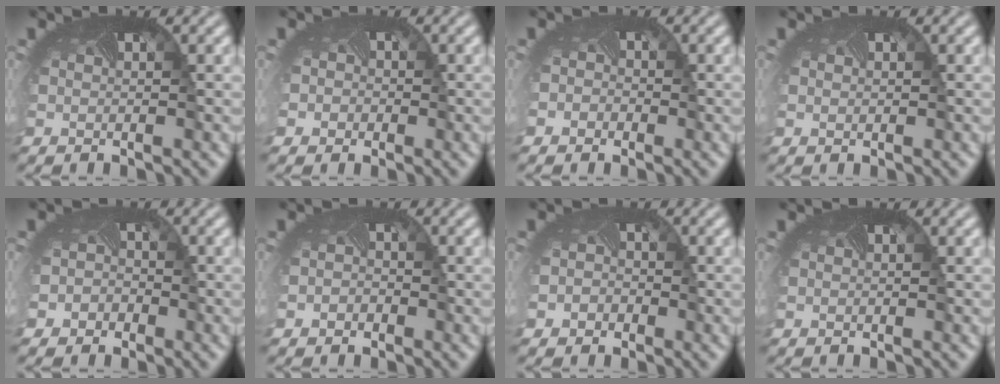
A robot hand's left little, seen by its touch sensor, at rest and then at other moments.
{"total": 2.2, "force": [-0.3, 2.0, 0.7], "torque": [-0.002, -0.002, -0.014]}
{"total": 1.4, "force": [-0.5, 1.2, 0.1], "torque": [0.007, -0.007, -0.010]}
{"total": 0.6, "force": [0.0, 0.6, 0.2], "torque": [-0.004, -0.004, 0.005]}
{"total": 2.1, "force": [-1.4, 1.6, 0.0], "torque": [0.008, -0.013, -0.023]}
{"total": 1.0, "force": [-0.6, 0.8, 0.1], "torque": [-0.001, -0.011, -0.008]}
{"total": 1.9, "force": [-0.9, 1.6, 0.4], "torque": [0.001, -0.013, -0.013]}
{"total": 0.0}